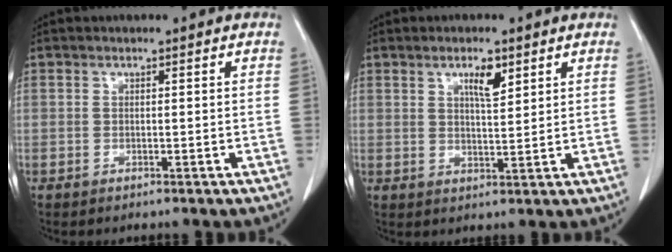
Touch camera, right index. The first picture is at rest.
{"total": 4.1, "force": [2.3, 1.0, 3.3], "torque": [-0.057, -0.002, 0.039]}